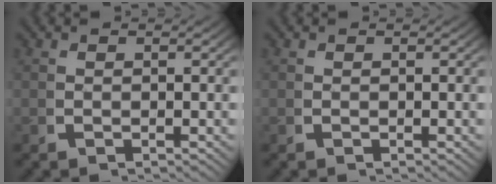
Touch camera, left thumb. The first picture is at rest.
{"total": 0.0}